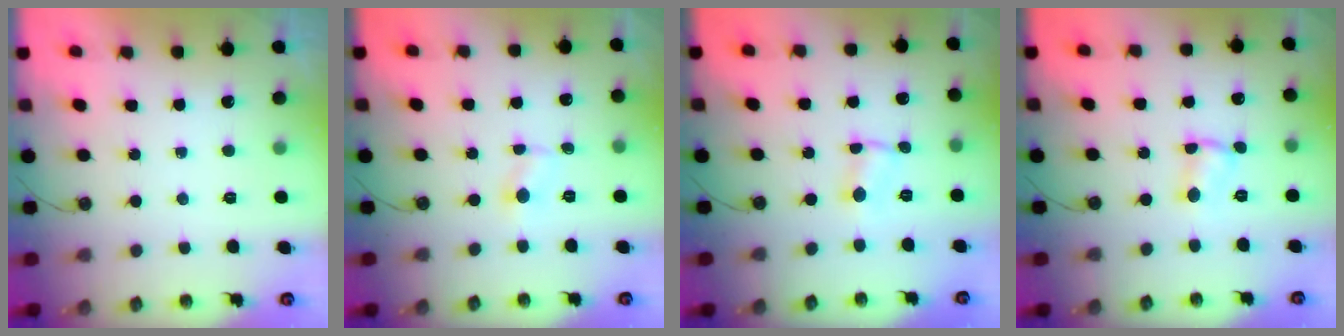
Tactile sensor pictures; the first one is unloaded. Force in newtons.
{"total": 2.1, "press": 2.1, "slide": 0.2}
{"total": 1.2, "press": 1.2, "slide": 0.2}
{"total": 2.3, "press": 2.3, "slide": 0.1}